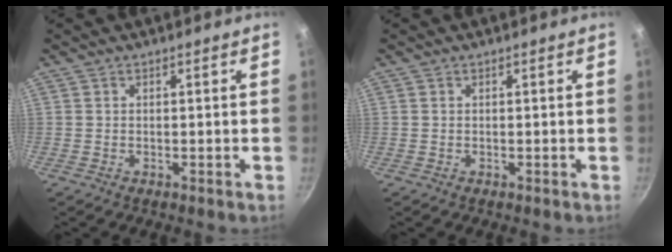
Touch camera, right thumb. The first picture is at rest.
{"total": 0.0}